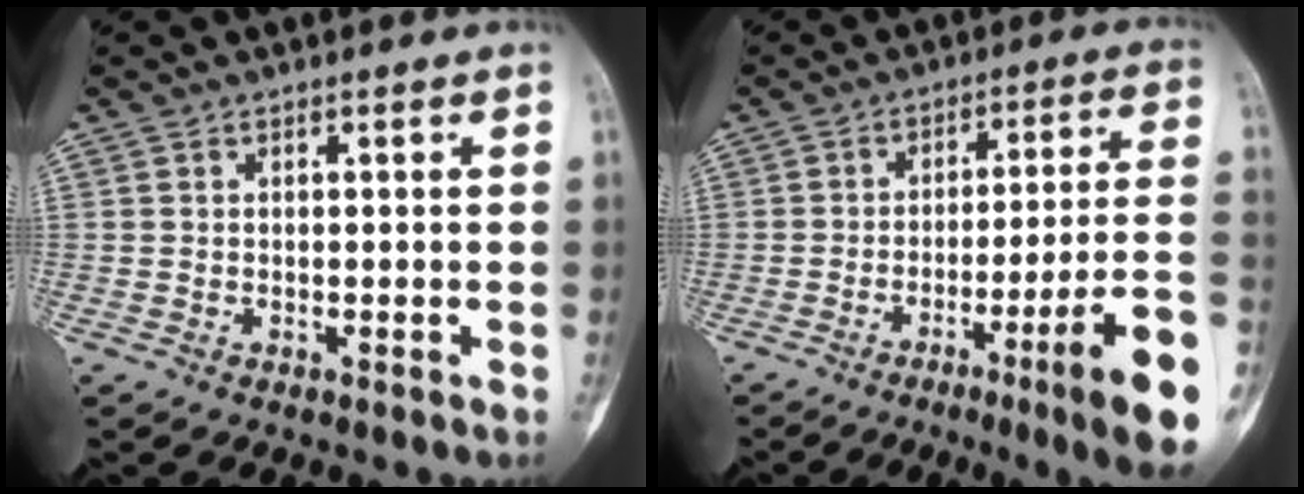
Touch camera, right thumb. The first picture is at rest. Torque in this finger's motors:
{"motor_torque": [4.21, 0.80, 1.73, -1.04, 0.61]}